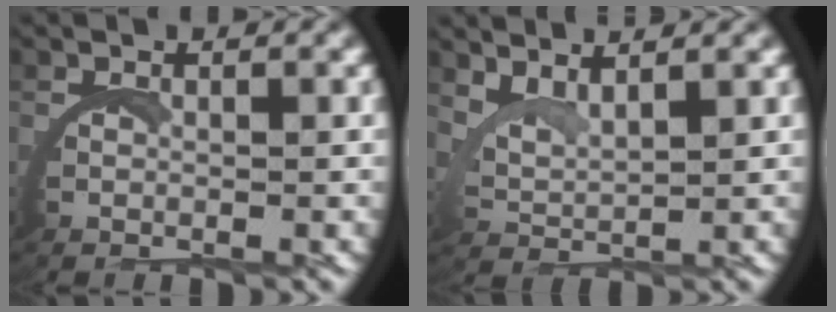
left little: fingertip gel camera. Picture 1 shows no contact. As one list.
[{"total": 3.6, "force": [3.1, 1.3, 1.4], "torque": [-0.050, -0.003, 0.054]}]